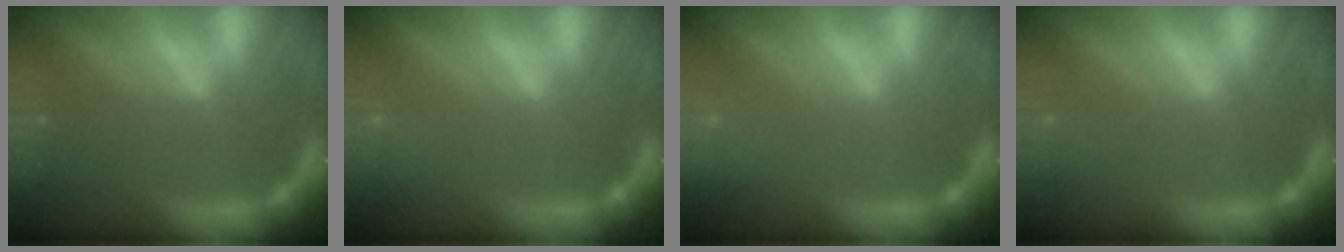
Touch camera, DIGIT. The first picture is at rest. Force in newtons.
{"total": 2.5}
{"total": 4.0}
{"total": 1.4}